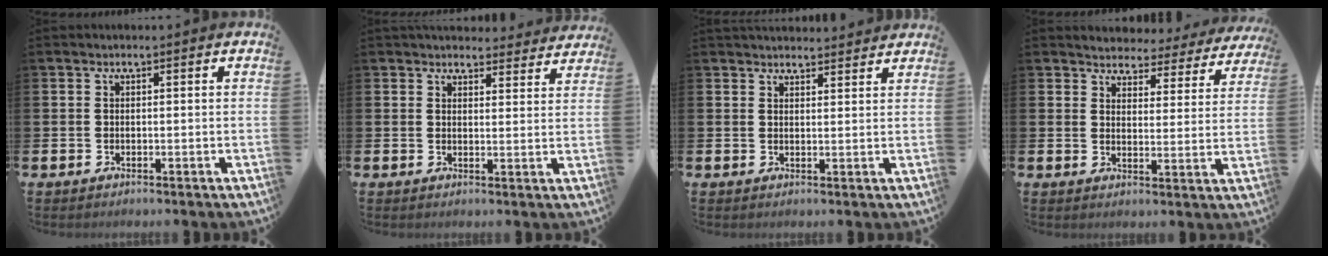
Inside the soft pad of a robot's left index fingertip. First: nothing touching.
{"total": 4.2, "force": [4.0, 1.1, 0.1], "torque": [0.010, -0.027, 0.069]}
{"total": 2.9, "force": [2.8, 0.5, 0.0], "torque": [0.009, -0.019, 0.049]}
{"total": 3.5, "force": [3.4, 0.9, -0.1], "torque": [-0.013, -0.032, 0.053]}